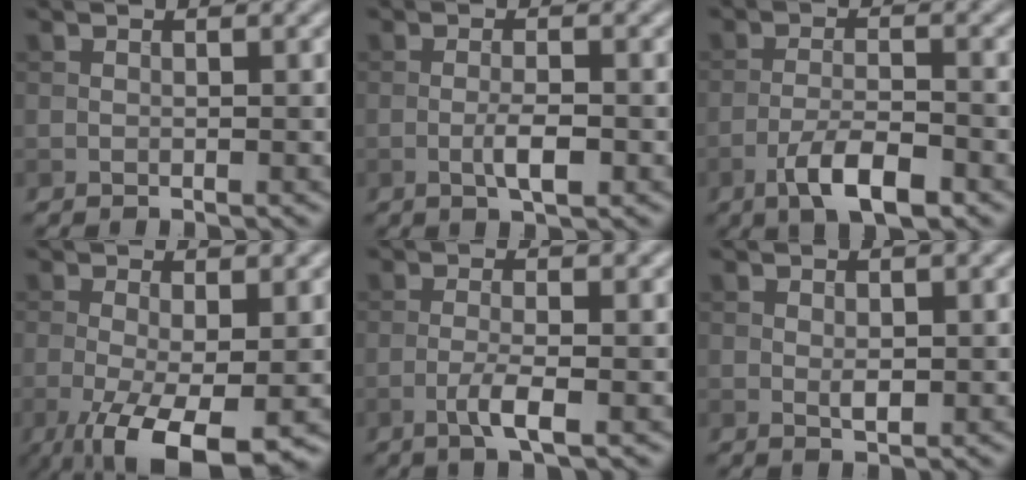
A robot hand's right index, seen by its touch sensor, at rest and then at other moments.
{"total": 2.5, "force": [-0.8, 0.6, 2.3], "torque": [-0.043, 0.000, -0.017]}
{"total": 5.0, "force": [-2.9, 1.5, 3.8], "torque": [-0.070, 0.002, -0.055]}
{"total": 7.3, "force": [-2.8, 2.3, 6.4], "torque": [-0.124, -0.018, -0.041]}
{"total": 2.6, "force": [-1.1, 0.4, 2.4], "torque": [-0.047, 0.004, -0.026]}
{"total": 1.2, "force": [0.1, 0.6, 1.0], "torque": [-0.020, -0.002, 0.002]}